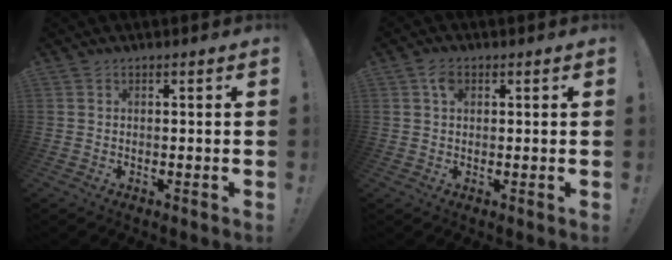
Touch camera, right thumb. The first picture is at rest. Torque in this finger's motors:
{"motor_torque": [0.22, 0.97, 0.19, -0.19, 0.00]}